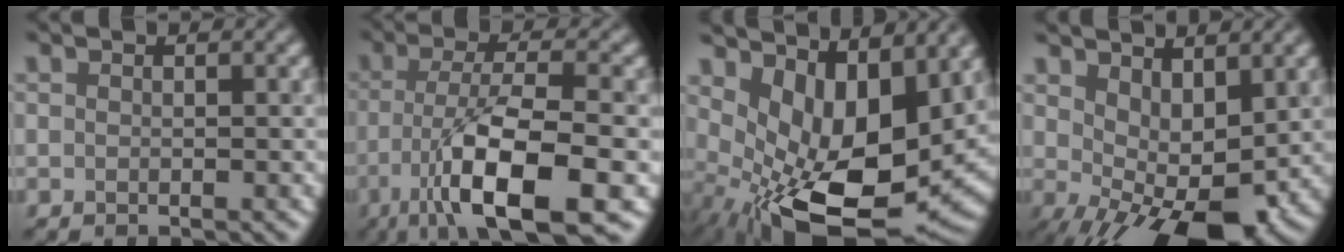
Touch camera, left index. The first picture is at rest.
{"total": 10.4, "force": [-4.3, 2.8, 9.1], "torque": [-0.158, -0.008, -0.076]}
{"total": 12.8, "force": [1.2, 6.6, 10.9], "torque": [-0.175, -0.034, 0.031]}
{"total": 9.6, "force": [-0.3, 4.6, 8.4], "torque": [-0.108, -0.006, 0.009]}